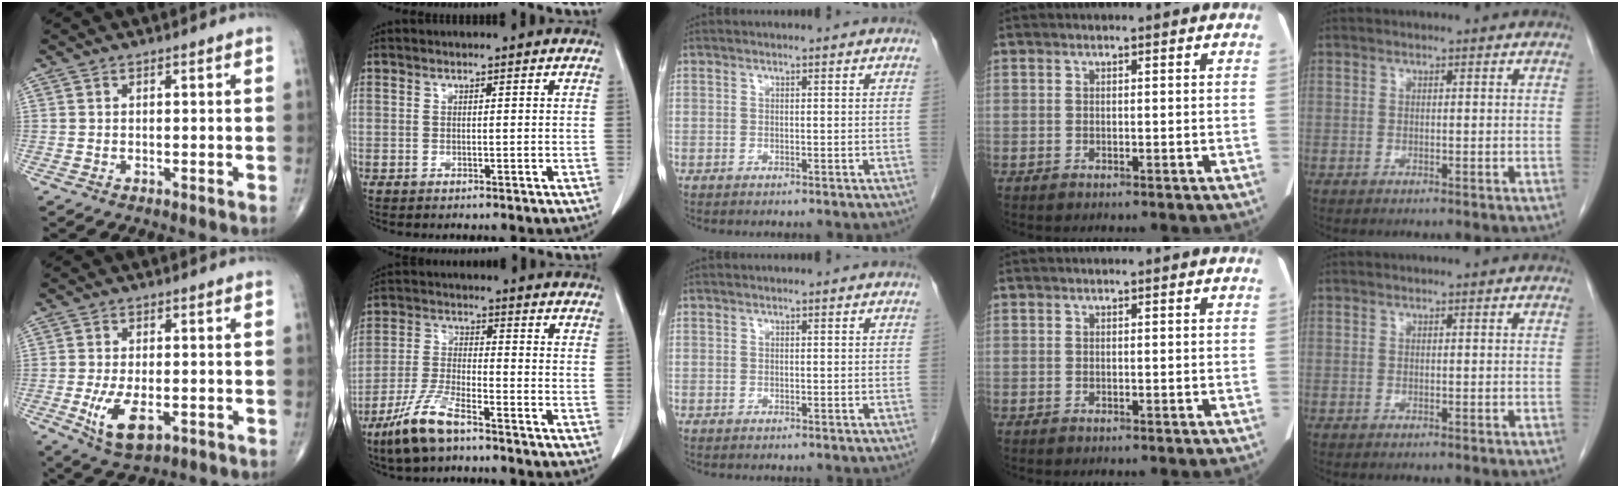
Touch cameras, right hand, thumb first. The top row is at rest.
{"thumb": {"total": 8.2, "force": [-2.5, 3.9, 6.7], "torque": [-0.126, -0.007, -0.035]}, "index": {"total": 8.7, "force": [-6.2, 1.8, 5.8], "torque": [-0.129, -0.017, -0.122]}}